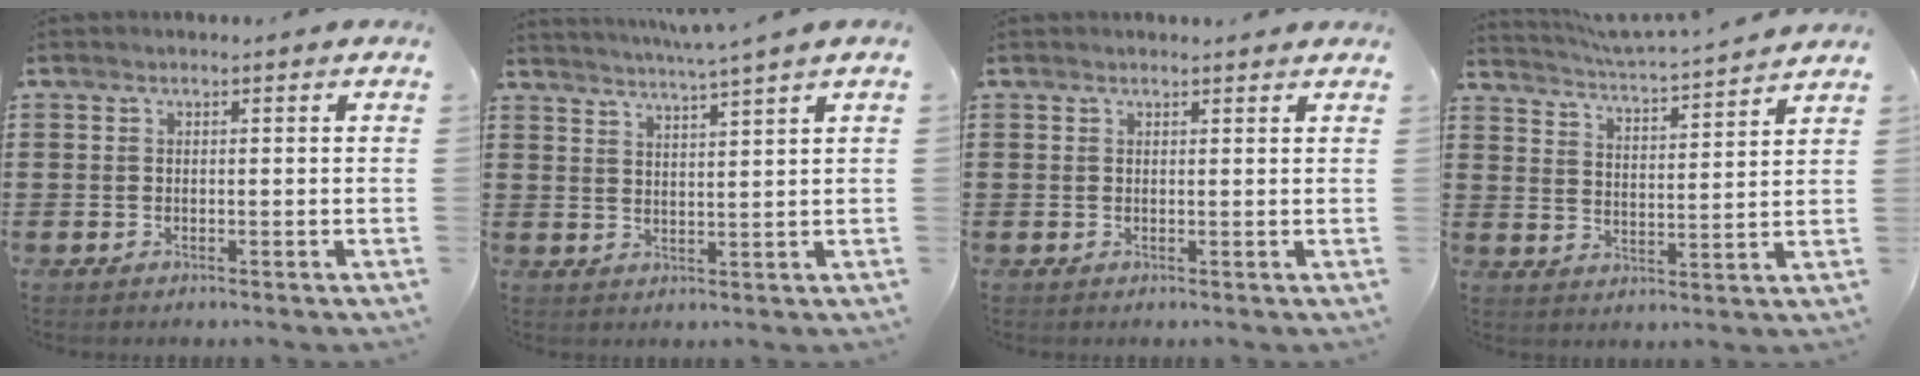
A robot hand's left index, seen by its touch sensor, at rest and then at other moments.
{"total": 3.0, "force": [2.7, -1.1, 0.7], "torque": [-0.022, -0.018, 0.044]}
{"total": 0.8, "force": [0.7, 0.0, 0.2], "torque": [-0.005, -0.001, 0.015]}
{"total": 3.7, "force": [3.5, -0.6, 0.8], "torque": [-0.034, -0.032, 0.054]}